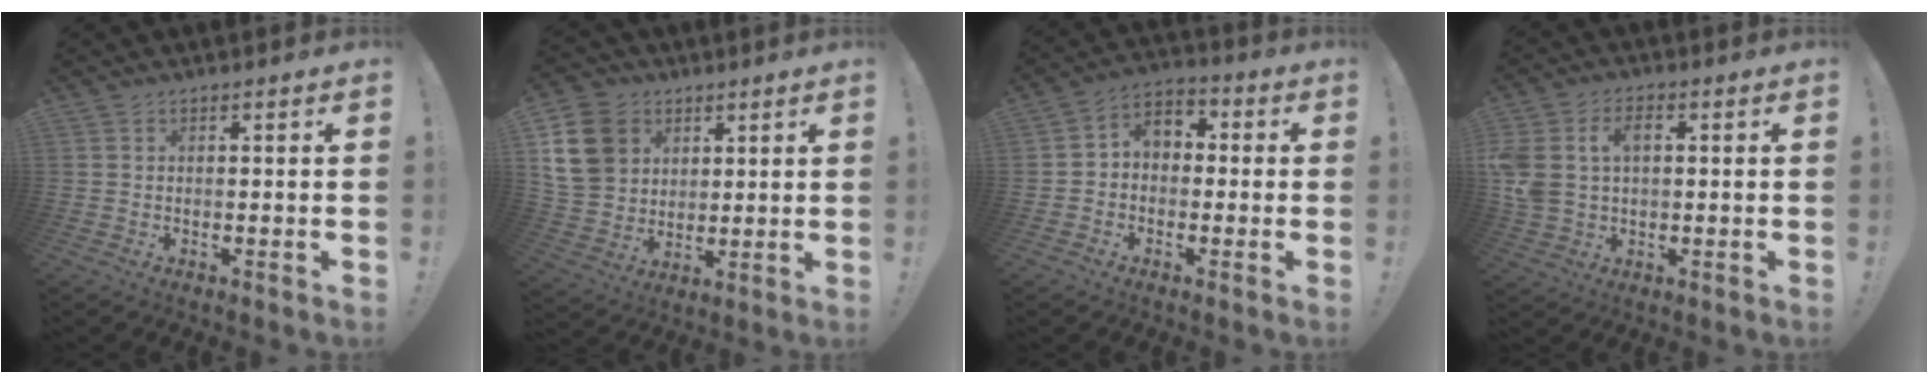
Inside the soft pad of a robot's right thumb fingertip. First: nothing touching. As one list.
[{"total": 15.4, "force": [5.5, 12.6, 7.1], "torque": [-0.123, -0.014, 0.115]}, {"total": 5.7, "force": [-0.8, 4.9, 2.8], "torque": [-0.050, 0.024, -0.010]}, {"total": 8.9, "force": [2.2, 6.4, 5.8], "torque": [-0.120, 0.001, 0.040]}]